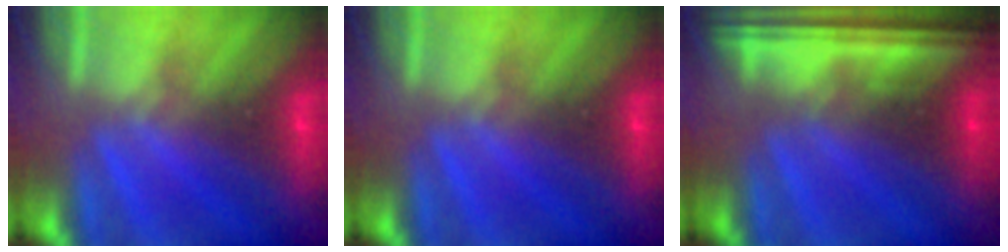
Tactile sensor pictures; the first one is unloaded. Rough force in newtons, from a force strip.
{"total": 0.0}
{"total": 7.0}